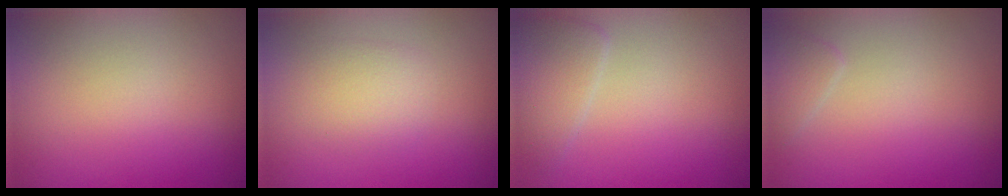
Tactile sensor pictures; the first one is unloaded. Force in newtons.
{"total": 2.1, "press": 2.1, "slide": 0.0}
{"total": 2.7, "press": 2.7, "slide": 0.1}
{"total": 1.2, "press": 1.2, "slide": 0.1}